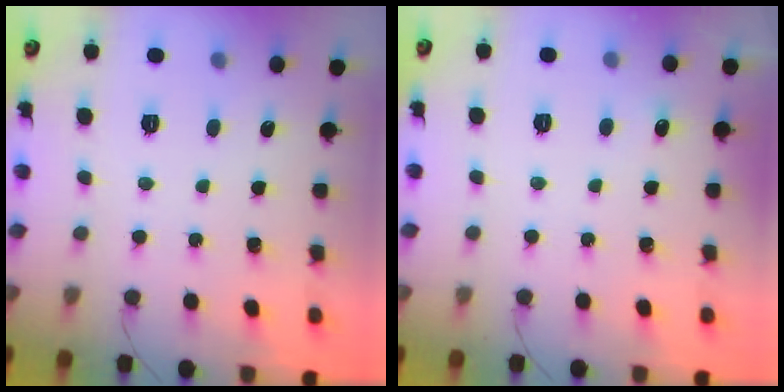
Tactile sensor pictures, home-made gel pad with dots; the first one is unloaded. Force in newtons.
{"total": 12.0, "press": 2.8, "slide": 11.6}